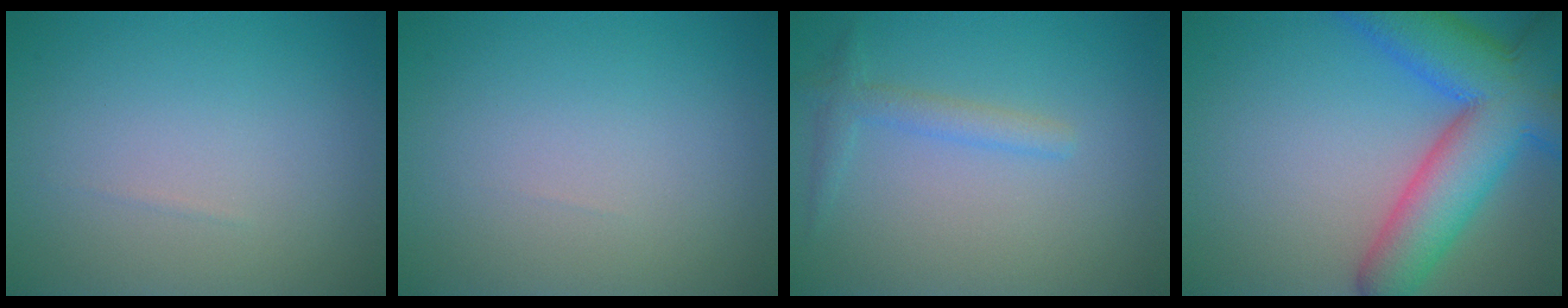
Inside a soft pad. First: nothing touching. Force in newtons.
{"total": 0.0}
{"total": 1.9, "press": 1.9, "slide": 0.1}
{"total": 10.7, "press": 10.7, "slide": 0.5}